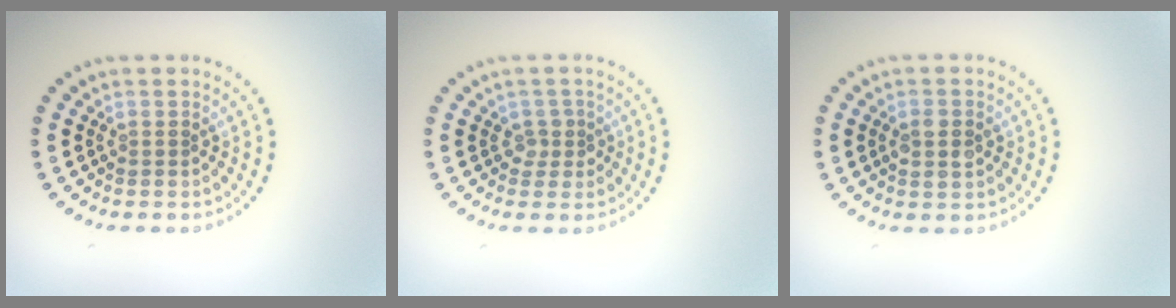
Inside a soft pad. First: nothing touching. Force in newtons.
{"total": 1.3, "press": 1.1, "slide": 0.8}
{"total": 1.8, "press": 1.8, "slide": 0.3}